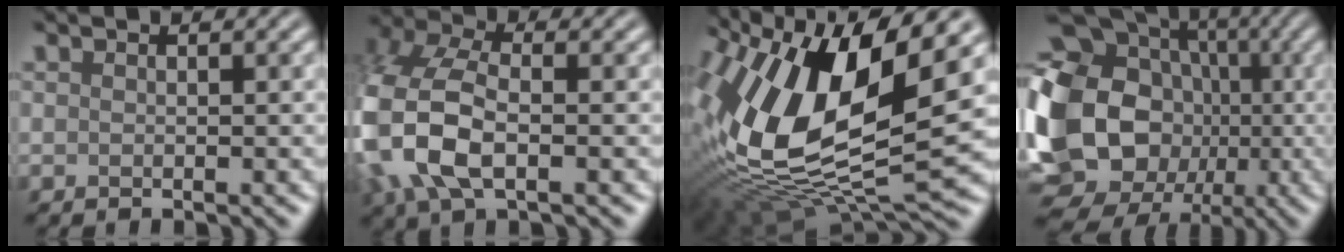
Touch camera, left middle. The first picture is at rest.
{"total": 10.6, "force": [-2.7, 6.2, 8.2], "torque": [-0.222, -0.008, -0.057]}
{"total": 15.7, "force": [2.6, 7.7, 13.5], "torque": [-0.276, -0.010, 0.037]}
{"total": 21.6, "force": [-2.0, 18.5, 10.9], "torque": [-0.211, -0.003, -0.078]}